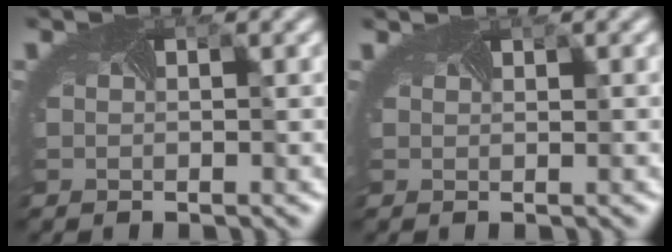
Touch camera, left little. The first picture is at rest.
{"total": 0.5, "force": [0.4, -0.3, -0.2], "torque": [0.002, -0.007, 0.002]}